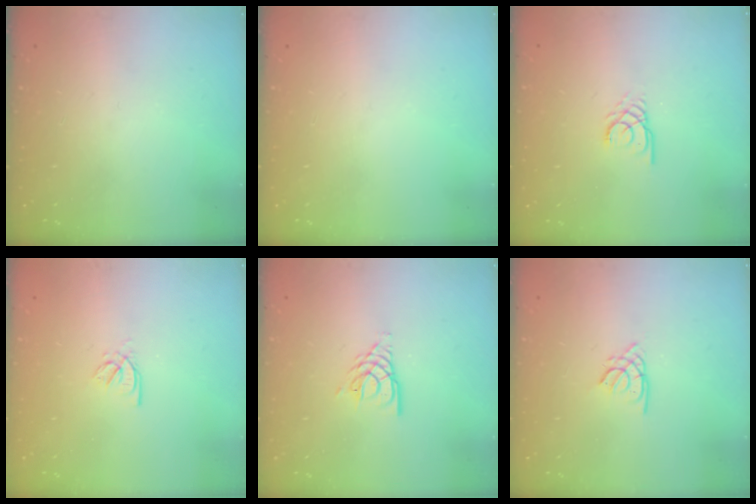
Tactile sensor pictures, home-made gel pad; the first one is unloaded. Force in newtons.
{"total": 0.0}
{"total": 2.4, "press": 2.4, "slide": 0.3}
{"total": 2.0, "press": 2.0, "slide": 0.4}
{"total": 4.2, "press": 4.1, "slide": 0.5}
{"total": 1.4, "press": 1.4, "slide": 0.3}